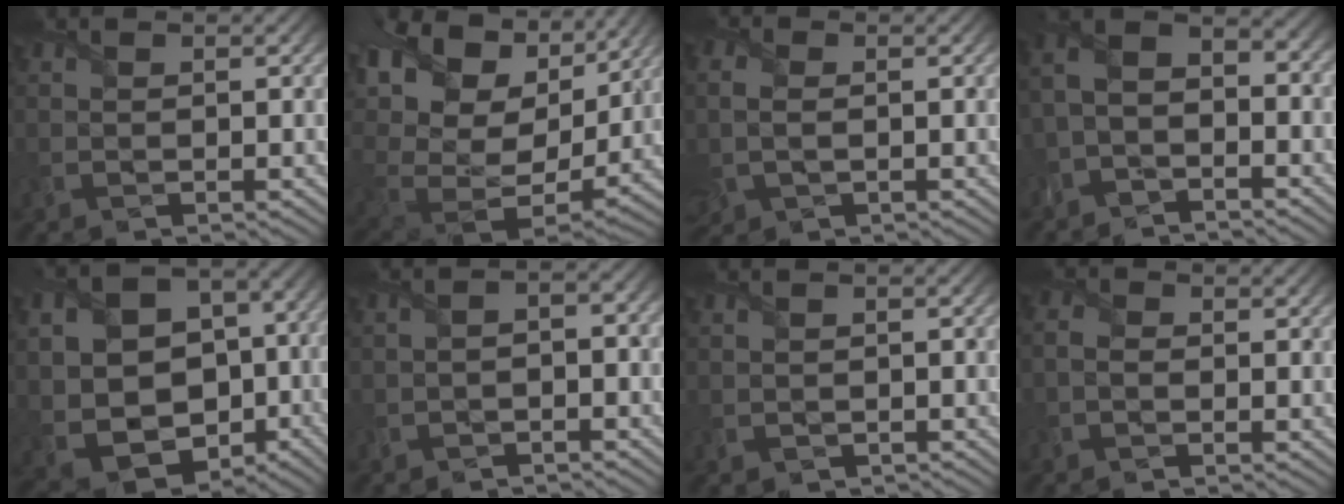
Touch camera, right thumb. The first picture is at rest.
{"total": 18.2, "force": [6.2, 11.4, 12.7], "torque": [-0.253, 0.016, 0.125]}
{"total": 4.8, "force": [-0.3, 3.5, 3.3], "torque": [-0.111, 0.004, 0.002]}
{"total": 5.7, "force": [-3.3, 2.9, 3.7], "torque": [-0.083, 0.003, -0.080]}
{"total": 16.1, "force": [-2.6, 12.5, 9.7], "torque": [-0.207, -0.034, -0.010]}
{"total": 2.7, "force": [-1.9, 0.8, 1.8], "torque": [-0.038, 0.000, -0.039]}
{"total": 0.8, "force": [-0.8, 0.3, -0.1], "torque": [0.002, -0.002, -0.015]}
{"total": 1.8, "force": [-1.0, 1.0, 1.1], "torque": [-0.033, 0.003, -0.020]}